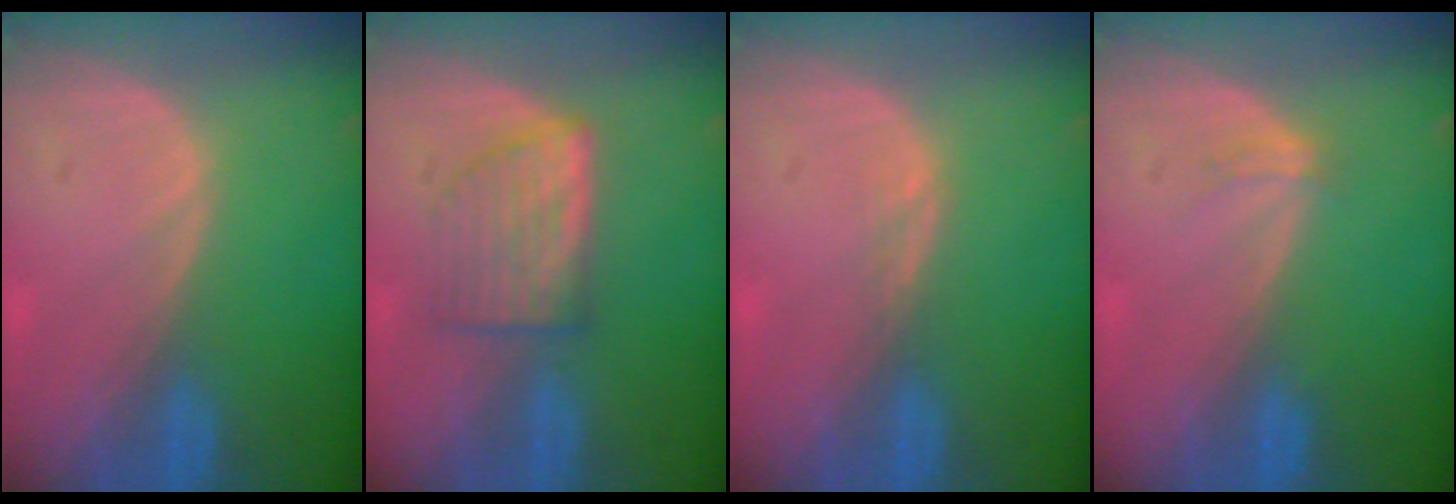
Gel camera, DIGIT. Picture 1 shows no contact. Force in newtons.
{"total": 5.5, "press": 5.5, "slide": 0.4}
{"total": 1.0, "press": 0.8, "slide": 0.7}
{"total": 1.5, "press": 1.1, "slide": 1.0}